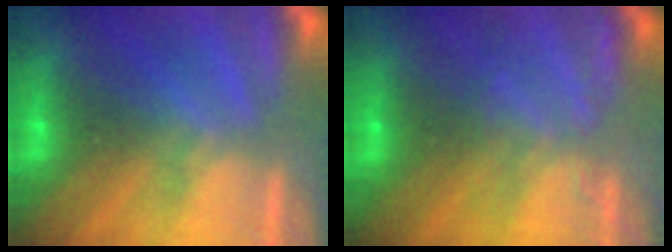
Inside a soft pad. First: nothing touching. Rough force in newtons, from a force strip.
{"total": 2.2}